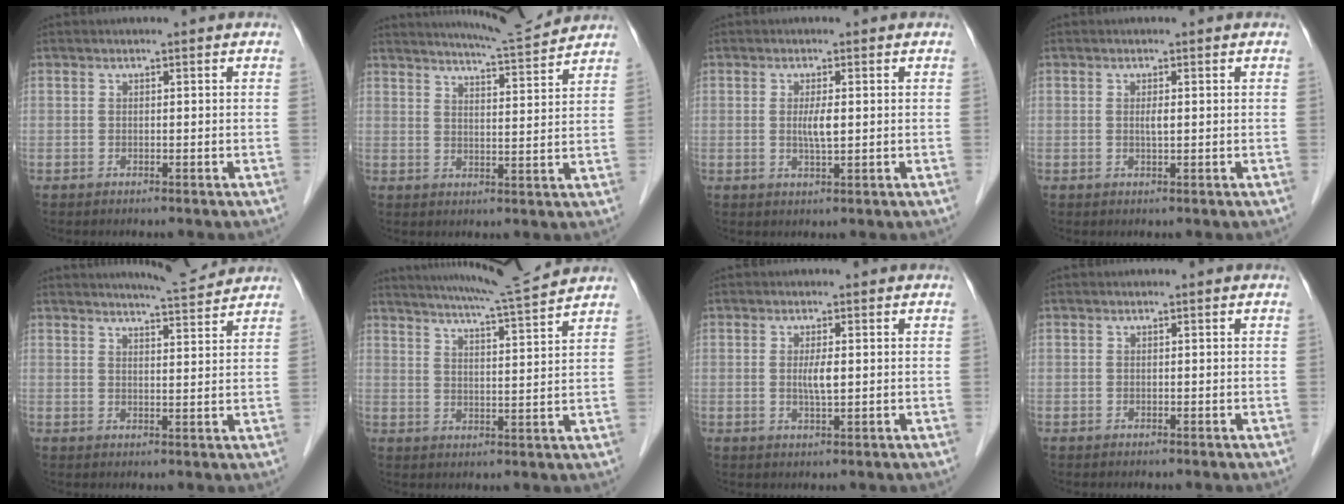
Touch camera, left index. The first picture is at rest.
{"total": 8.6, "force": [8.4, -0.6, 2.1], "torque": [-0.046, -0.001, 0.121]}
{"total": 2.5, "force": [0.2, 0.3, 2.5], "torque": [-0.050, -0.003, 0.005]}
{"total": 1.0, "force": [0.2, 0.1, 1.0], "torque": [-0.022, -0.001, 0.003]}
{"total": 5.7, "force": [5.6, -0.1, 1.0], "torque": [-0.028, -0.002, 0.073]}
{"total": 11.3, "force": [10.5, -1.6, 3.9], "torque": [-0.074, -0.005, 0.153]}
{"total": 2.4, "force": [0.2, 0.3, 2.4], "torque": [-0.048, -0.003, 0.005]}
{"total": 0.0}